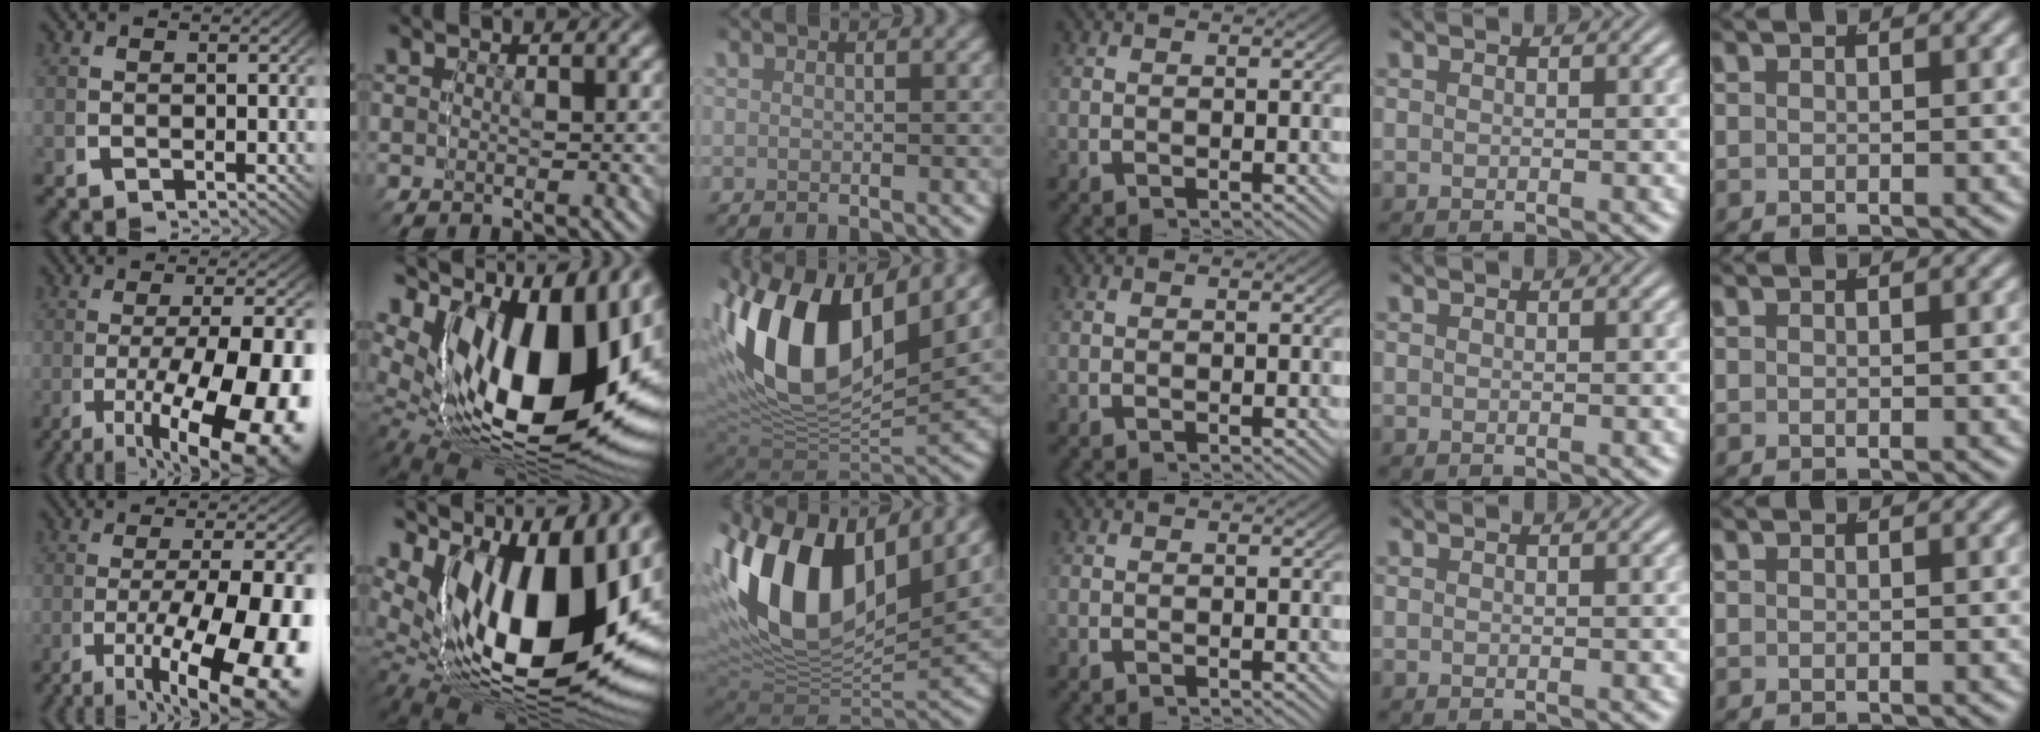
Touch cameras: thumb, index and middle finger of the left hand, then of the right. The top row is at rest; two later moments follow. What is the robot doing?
{"motion": "grasp_and_lifting", "object": "bottle"}